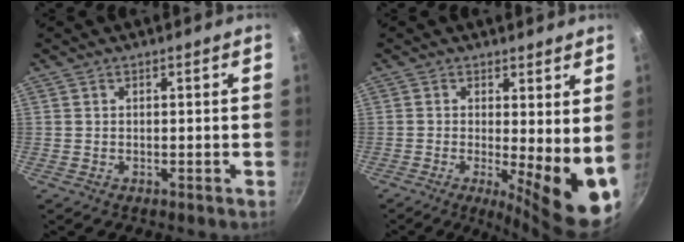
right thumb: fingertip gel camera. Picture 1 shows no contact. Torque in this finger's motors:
{"motor_torque": [0.15, 1.04, 0.96, -0.22, 0.05]}